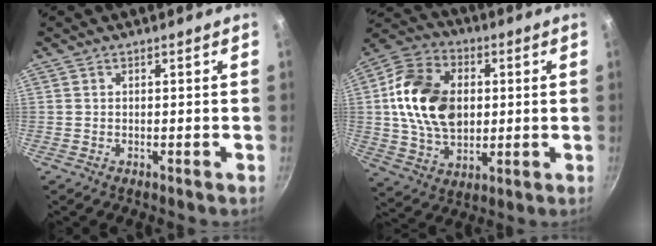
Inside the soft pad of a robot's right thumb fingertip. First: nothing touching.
{"total": 18.6, "force": [2.0, 13.1, 13.1], "torque": [-0.214, 0.005, 0.032]}